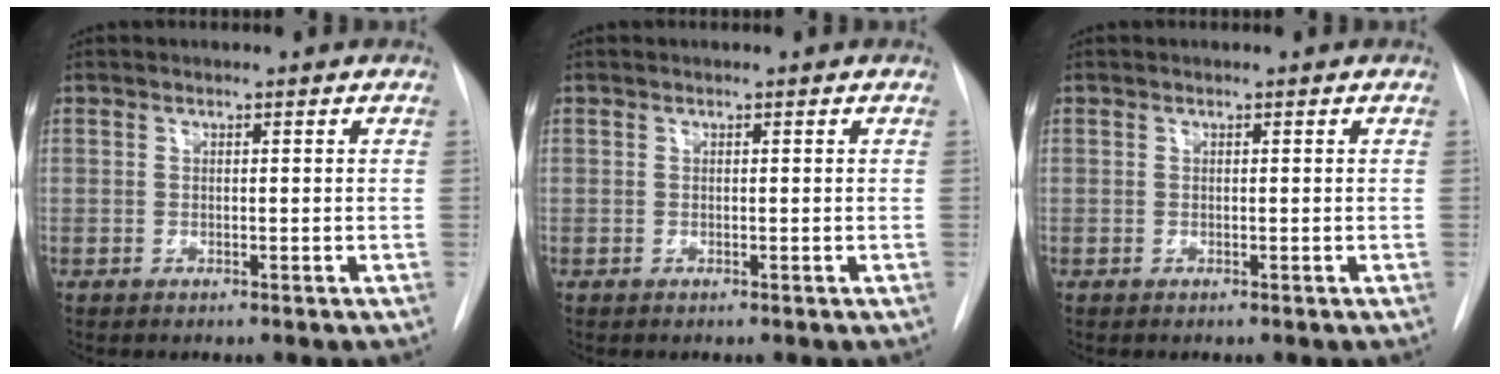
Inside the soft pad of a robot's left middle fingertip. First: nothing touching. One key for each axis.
{"total": 0.0}
{"total": 0.0}